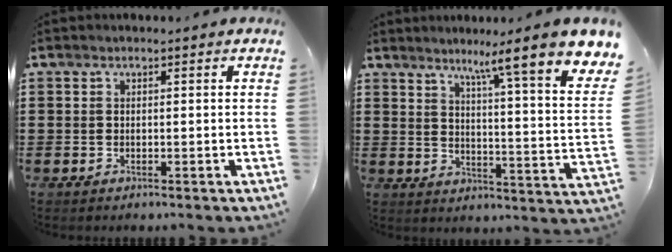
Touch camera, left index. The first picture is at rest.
{"total": 7.2, "force": [5.2, -1.0, 4.8], "torque": [-0.074, -0.064, 0.068]}